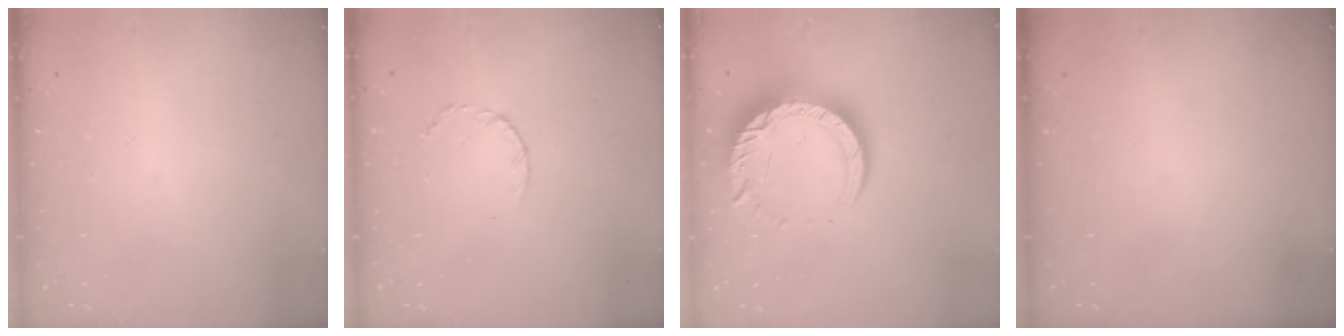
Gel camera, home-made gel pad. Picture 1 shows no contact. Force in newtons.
{"total": 3.5, "press": 3.5, "slide": 0.4}
{"total": 13.5, "press": 13.4, "slide": 1.5}
{"total": 0.0}